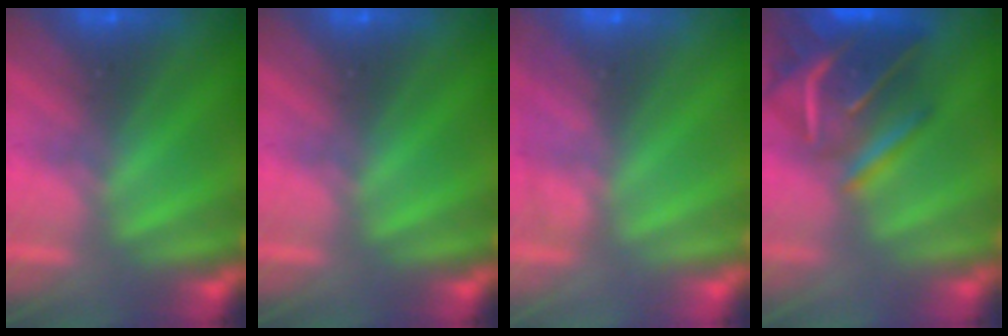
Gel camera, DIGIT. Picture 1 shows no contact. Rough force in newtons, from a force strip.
{"total": 0.0}
{"total": 2.0}
{"total": 6.5}